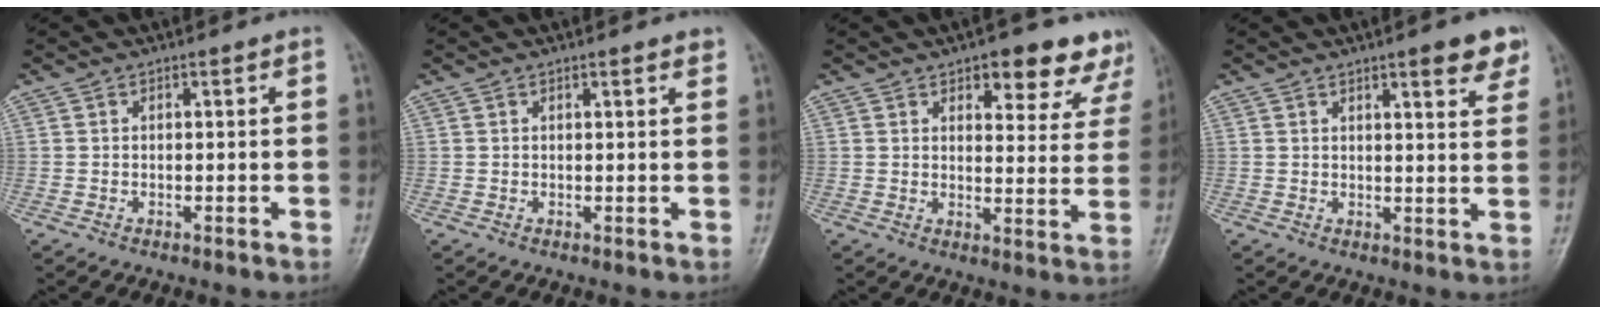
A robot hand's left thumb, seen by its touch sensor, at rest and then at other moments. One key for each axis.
{"total": 1.5, "fx": 1.1, "fy": 0.3, "fz": 0.9, "tx": -0.008, "ty": -0.001, "tz": 0.013}
{"total": 11.5, "fx": 8.2, "fy": 5.2, "fz": 6.2, "tx": -0.025, "ty": -0.040, "tz": 0.092}
{"total": 6.3, "fx": 4.0, "fy": 1.4, "fz": 4.7, "tx": -0.047, "ty": -0.020, "tz": 0.049}